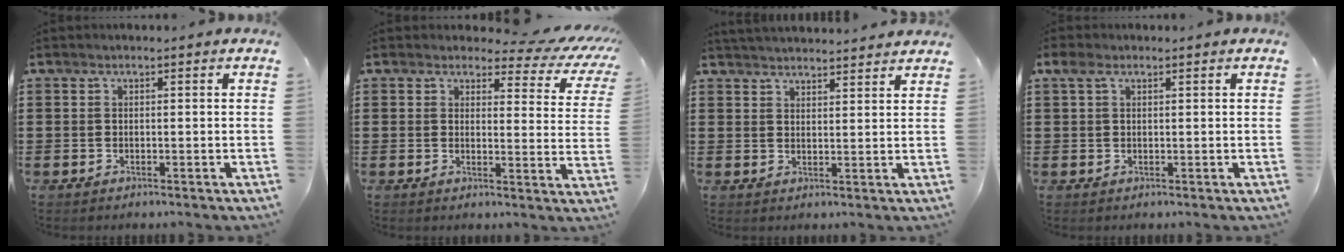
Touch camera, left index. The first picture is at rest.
{"total": 3.7, "force": [2.6, 1.8, 1.9], "torque": [-0.037, -0.014, 0.038]}
{"total": 2.8, "force": [2.8, -0.1, 0.0], "torque": [-0.010, -0.010, 0.053]}
{"total": 2.0, "force": [0.8, 1.2, 1.4], "torque": [-0.032, 0.008, 0.012]}